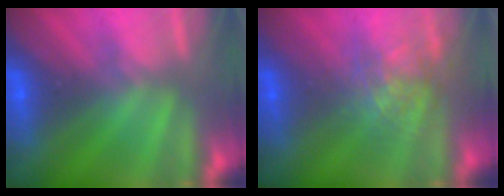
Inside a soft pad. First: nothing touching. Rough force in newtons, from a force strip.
{"total": 2.8}